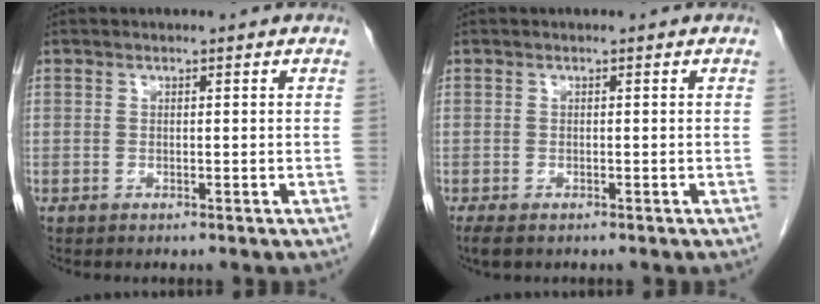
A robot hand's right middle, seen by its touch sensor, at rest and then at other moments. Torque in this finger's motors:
{"motor_torque": [0.42, -0.19, 0.04, 0.00]}